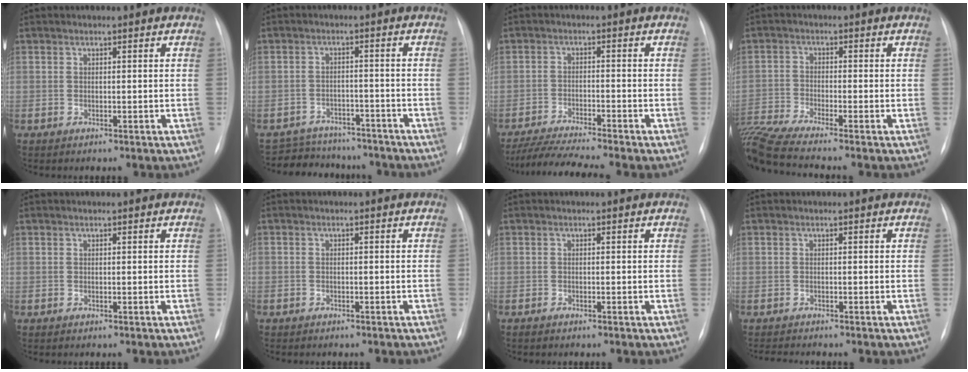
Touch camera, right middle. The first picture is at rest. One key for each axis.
{"total": 10.2, "fx": -9.3, "fy": 4.0, "fz": 1.3, "tx": -0.018, "ty": 0.020, "tz": -0.120}
{"total": 8.9, "fx": -7.9, "fy": -1.0, "fz": 4.0, "tx": -0.069, "ty": -0.020, "tz": -0.133}
{"total": 10.4, "fx": -9.1, "fy": -1.5, "fz": 4.8, "tx": -0.102, "ty": -0.015, "tz": -0.165}
{"total": 0.0}
{"total": 2.2, "fx": -1.8, "fy": 1.1, "fz": 0.7, "tx": -0.013, "ty": 0.000, "tz": -0.017}
{"total": 0.7, "fx": -0.6, "fy": 0.1, "fz": 0.3, "tx": -0.009, "ty": -0.001, "tz": -0.012}
{"total": 2.3, "fx": -2.2, "fy": 0.0, "fz": 0.6, "tx": -0.007, "ty": -0.009, "tz": -0.034}